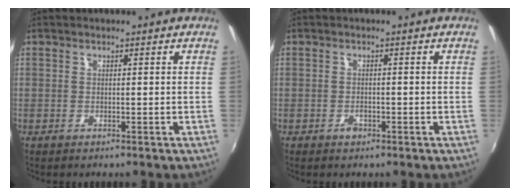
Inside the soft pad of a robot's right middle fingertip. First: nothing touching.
{"total": 1.5, "force": [-1.0, 0.9, 0.6], "torque": [-0.011, -0.001, -0.016]}